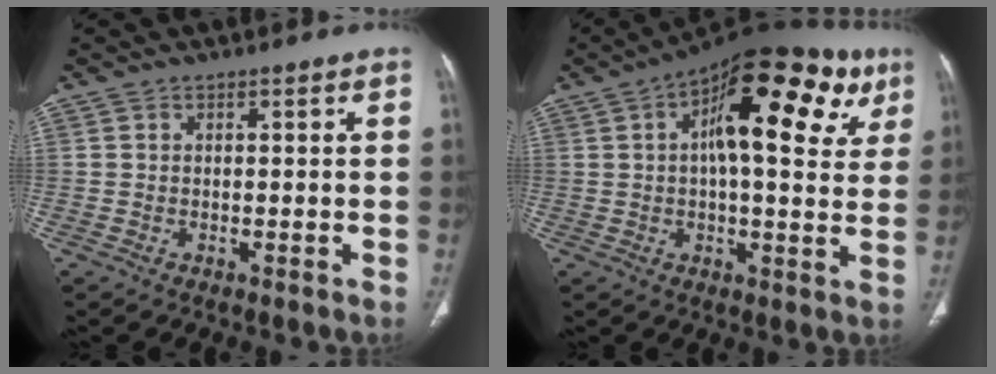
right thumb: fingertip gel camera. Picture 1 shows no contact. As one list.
[{"total": 23.3, "force": [8.3, 9.8, 19.5], "torque": [-0.250, 0.014, 0.110]}]